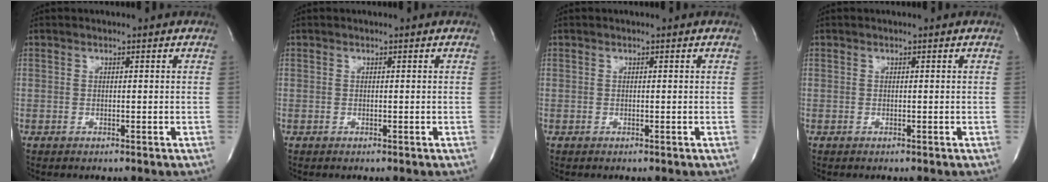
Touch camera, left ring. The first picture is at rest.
{"total": 0.0}
{"total": 0.0}
{"total": 0.0}